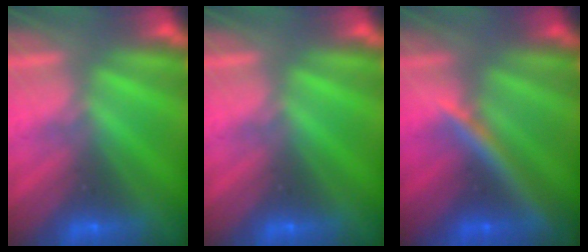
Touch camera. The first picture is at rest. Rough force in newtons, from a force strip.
{"total": 0.0}
{"total": 2.5}